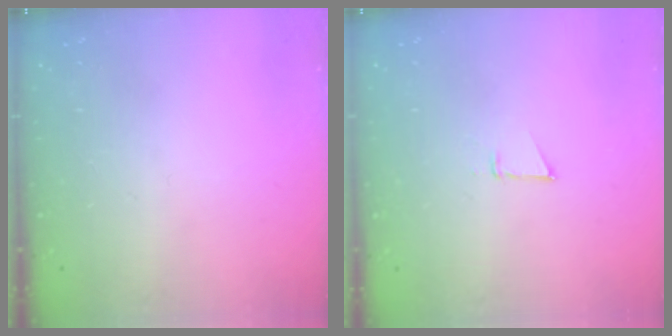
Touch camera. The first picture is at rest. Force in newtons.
{"total": 3.1, "press": 3.1, "slide": 0.6}